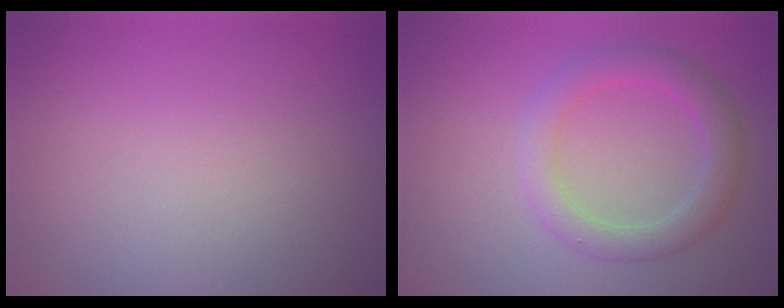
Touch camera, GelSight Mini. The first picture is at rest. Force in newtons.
{"total": 3.2, "press": 3.2, "slide": 0.1}